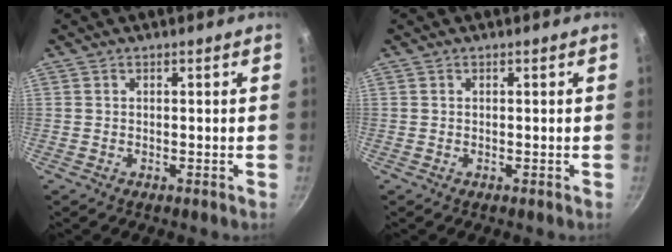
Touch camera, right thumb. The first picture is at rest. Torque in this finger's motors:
{"motor_torque": [-0.27, 0.27, -0.04, -0.02, 0.00]}